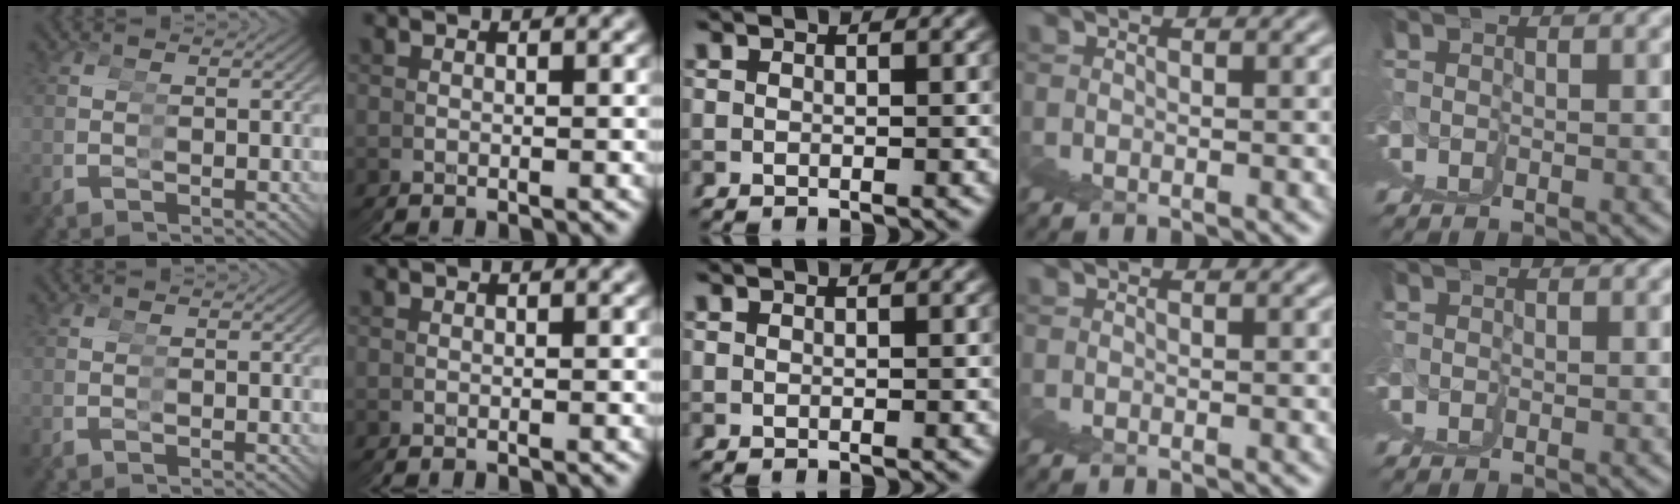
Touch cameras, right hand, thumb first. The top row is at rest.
{}